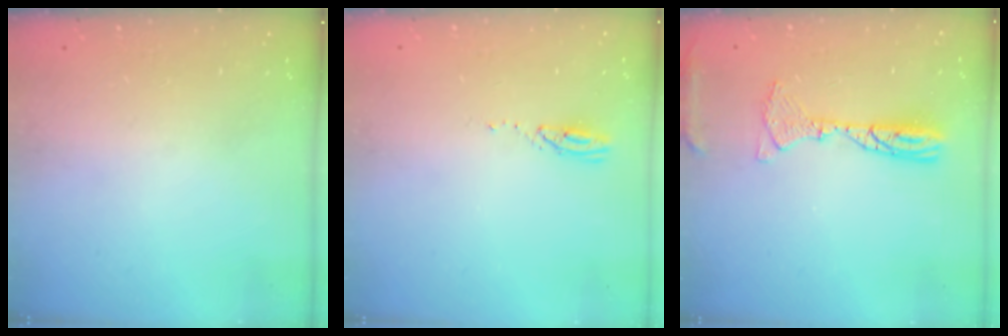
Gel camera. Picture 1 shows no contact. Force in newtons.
{"total": 3.0, "press": 2.9, "slide": 0.3}
{"total": 10.6, "press": 10.4, "slide": 2.2}